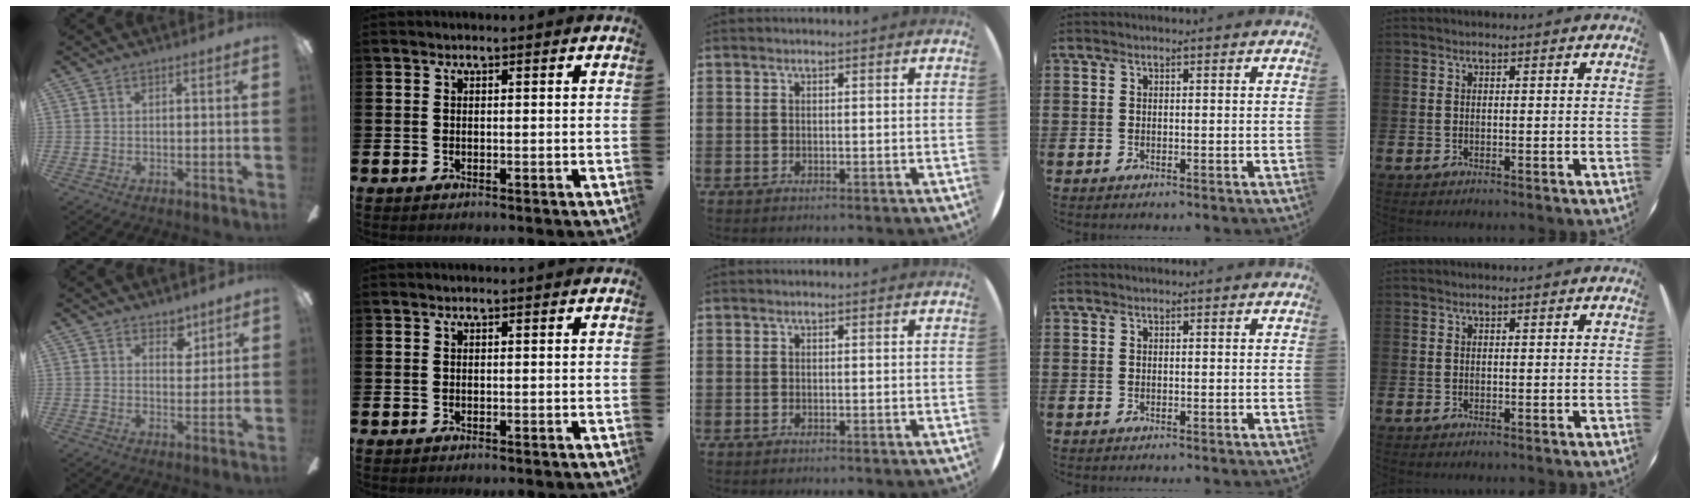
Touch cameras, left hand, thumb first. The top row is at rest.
{"thumb": {"total": 5.0, "force": [3.7, 2.8, 1.6], "torque": [-0.002, -0.020, 0.062]}}